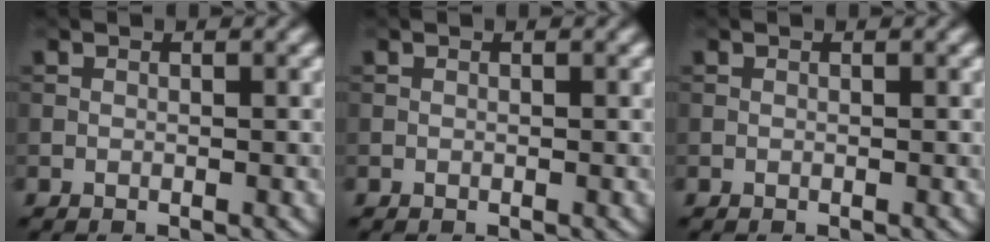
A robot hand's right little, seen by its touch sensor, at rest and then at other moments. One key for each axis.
{"total": 0.0}
{"total": 0.0}